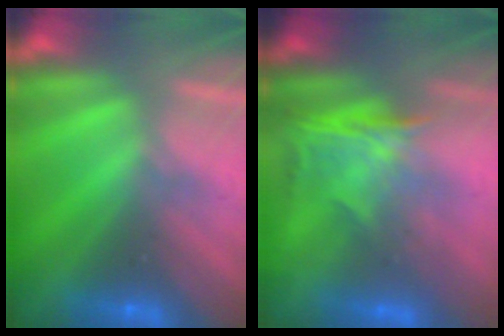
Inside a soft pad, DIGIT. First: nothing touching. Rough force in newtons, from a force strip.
{"total": 1.3}